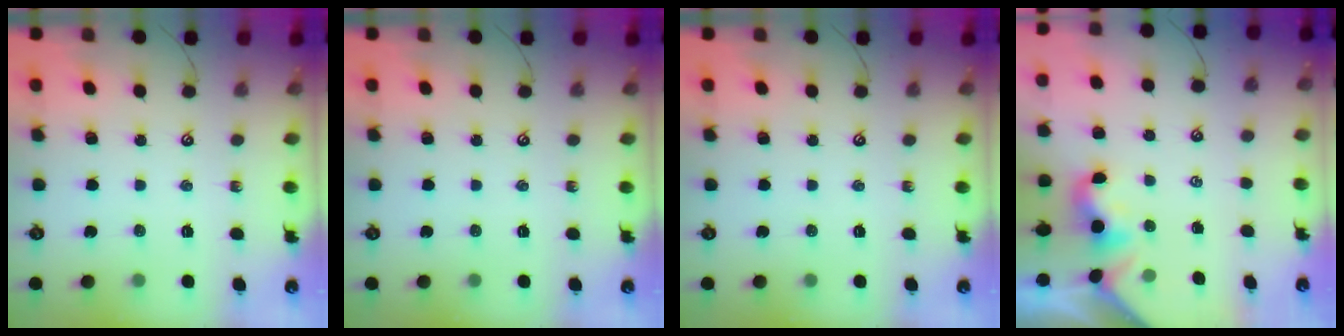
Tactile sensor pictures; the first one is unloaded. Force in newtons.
{"total": 0.0}
{"total": 0.0}
{"total": 2.0, "press": 2.0, "slide": 0.6}